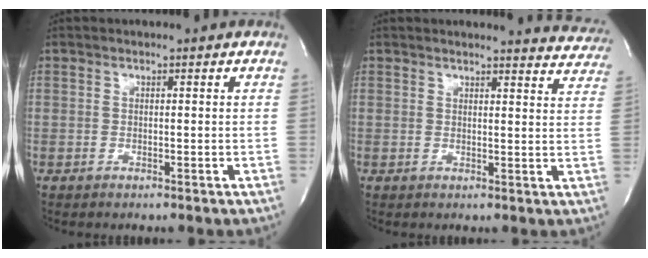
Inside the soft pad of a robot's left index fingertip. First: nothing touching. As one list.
[{"total": 9.5, "force": [9.4, 1.1, 0.9], "torque": [0.009, -0.044, 0.077]}]